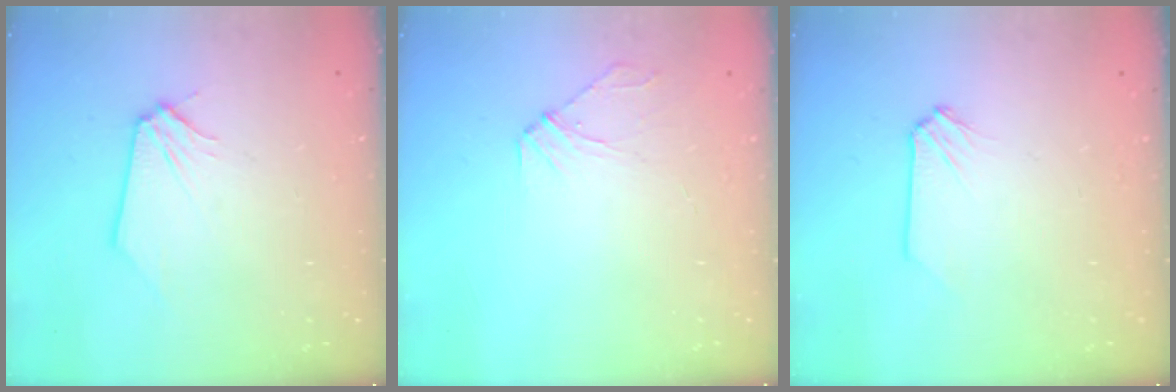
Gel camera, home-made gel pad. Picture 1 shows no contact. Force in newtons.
{"total": 4.4, "press": 4.4, "slide": 0.4}
{"total": 0.0}